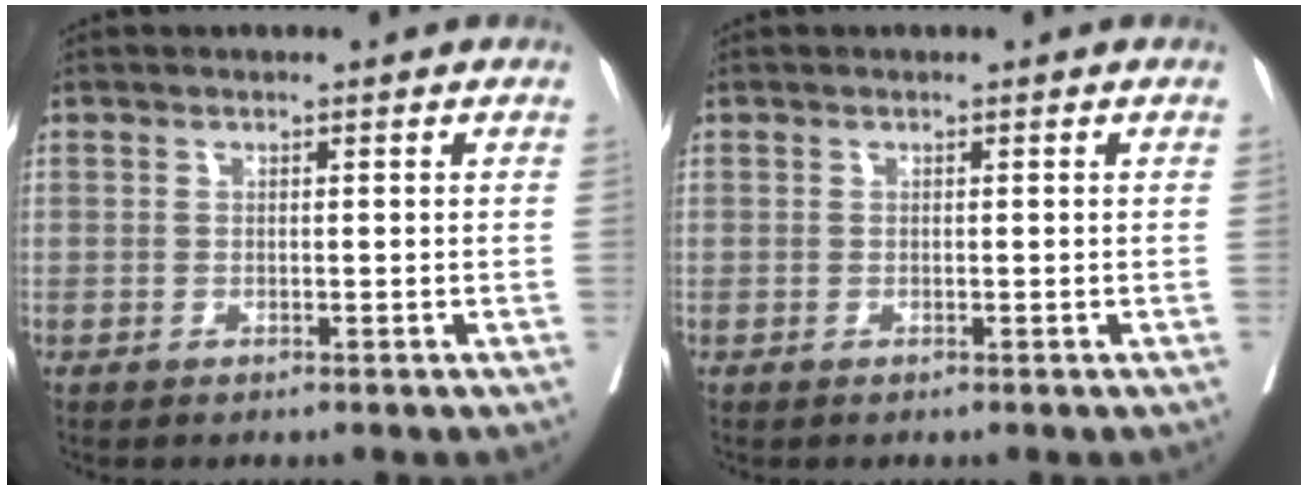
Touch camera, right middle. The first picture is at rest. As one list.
[{"total": 0.0}]